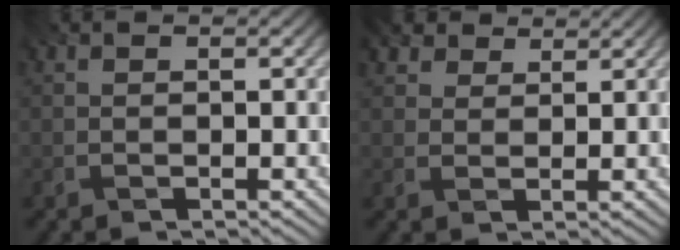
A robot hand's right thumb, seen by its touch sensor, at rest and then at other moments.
{"total": 3.4, "force": [2.7, 1.8, 1.1], "torque": [-0.027, -0.007, 0.057]}